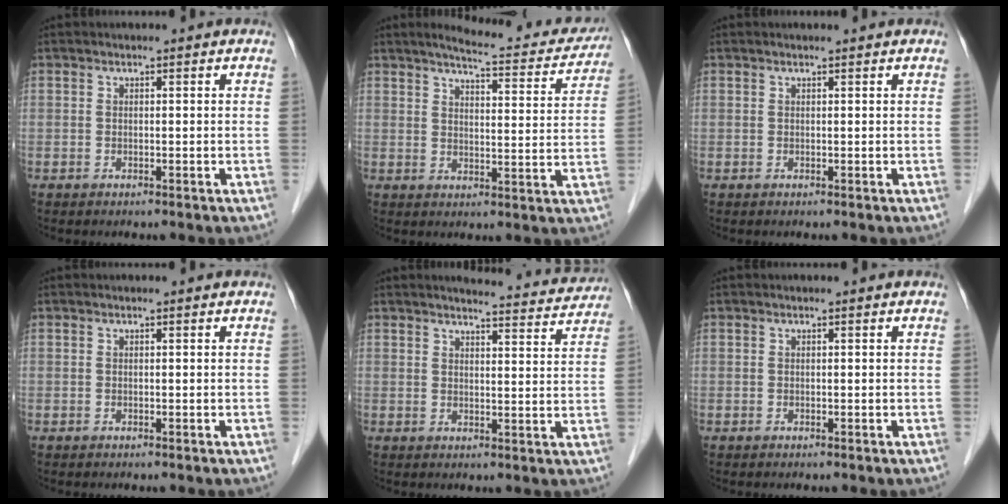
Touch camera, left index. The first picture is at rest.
{"total": 13.7, "force": [12.5, 2.4, 5.2], "torque": [-0.058, -0.013, 0.147]}
{"total": 0.7, "force": [0.7, 0.0, 0.2], "torque": [-0.010, 0.007, 0.012]}
{"total": 0.0}
{"total": 10.2, "force": [10.0, 0.7, 1.9], "torque": [-0.018, -0.014, 0.107]}
{"total": 0.0}